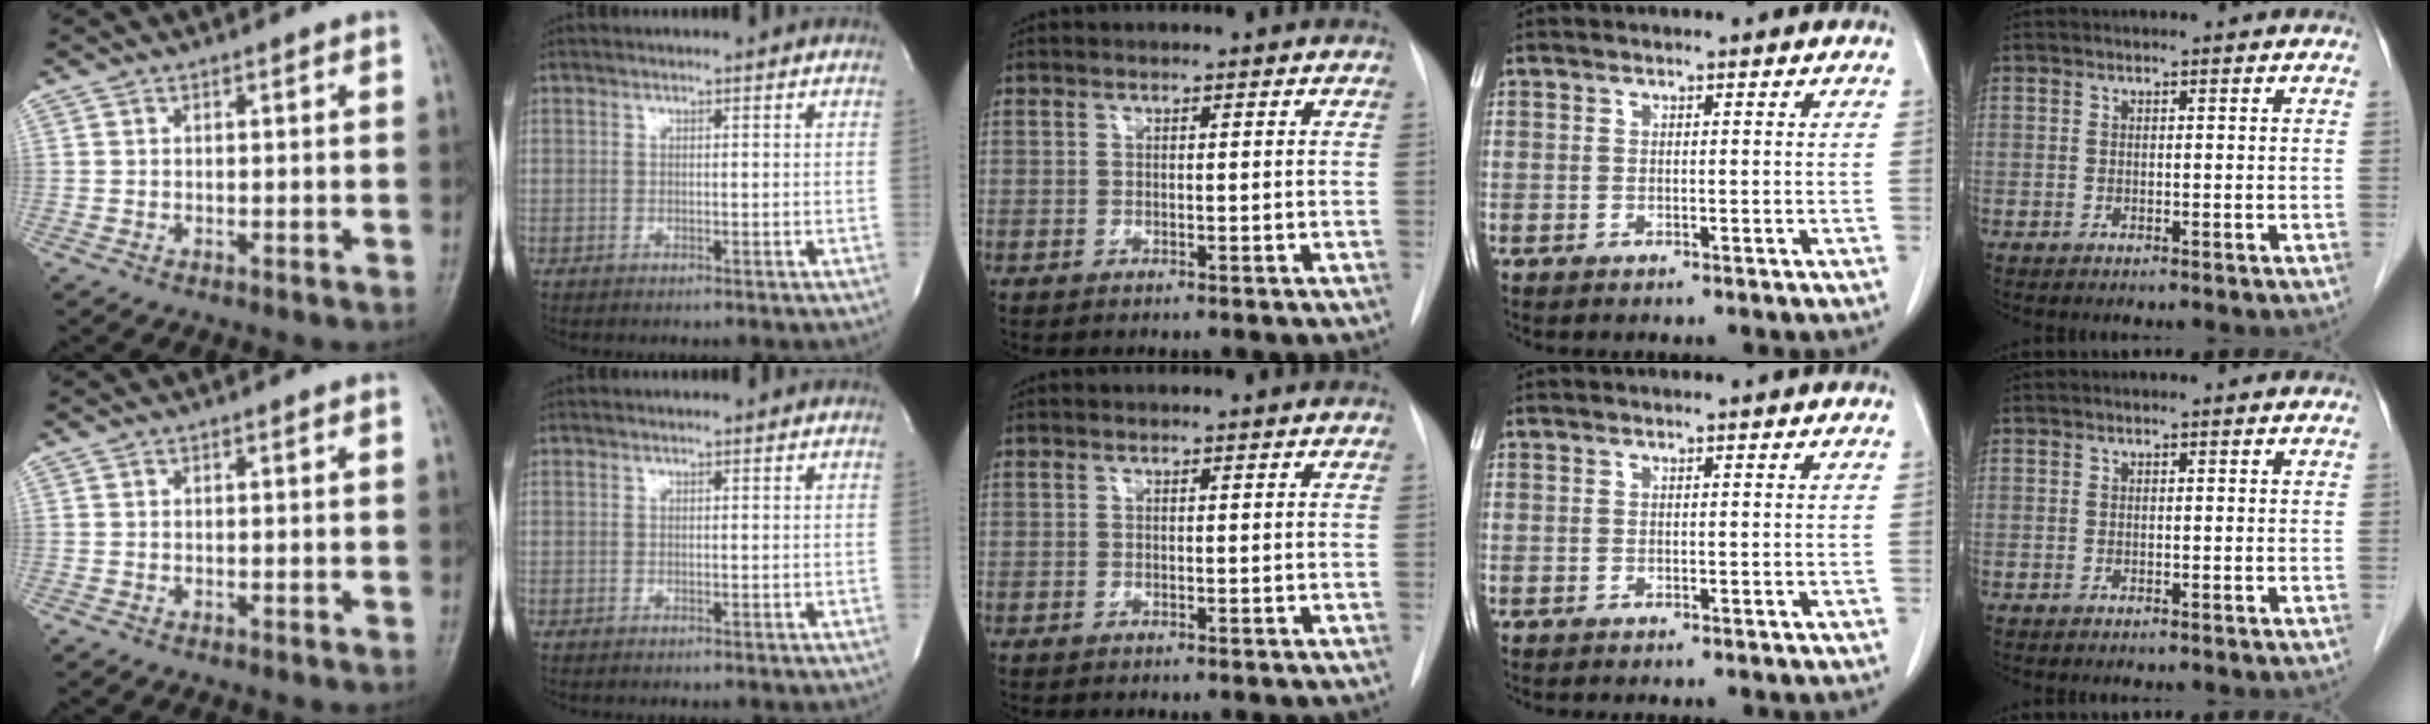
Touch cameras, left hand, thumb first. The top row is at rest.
{}